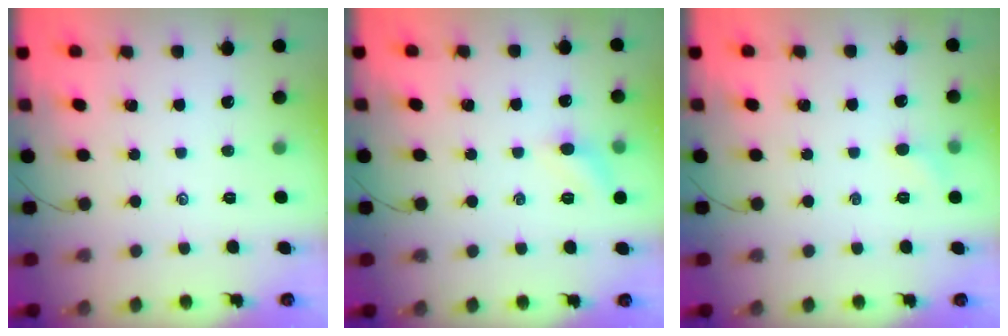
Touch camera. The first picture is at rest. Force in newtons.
{"total": 7.1, "press": 6.9, "slide": 1.4}
{"total": 3.8, "press": 3.6, "slide": 1.2}